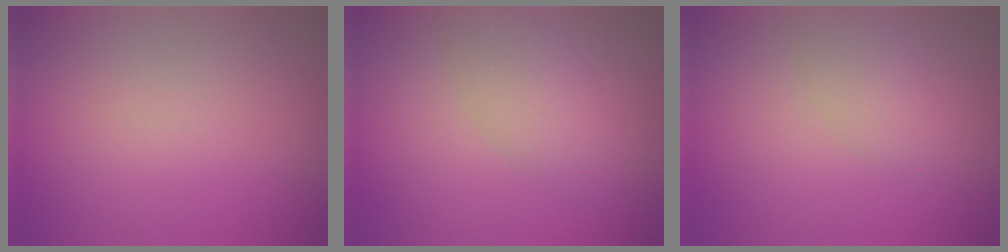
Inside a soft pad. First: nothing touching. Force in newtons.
{"total": 3.4, "press": 3.4, "slide": 0.2}
{"total": 2.2, "press": 2.2, "slide": 0.1}